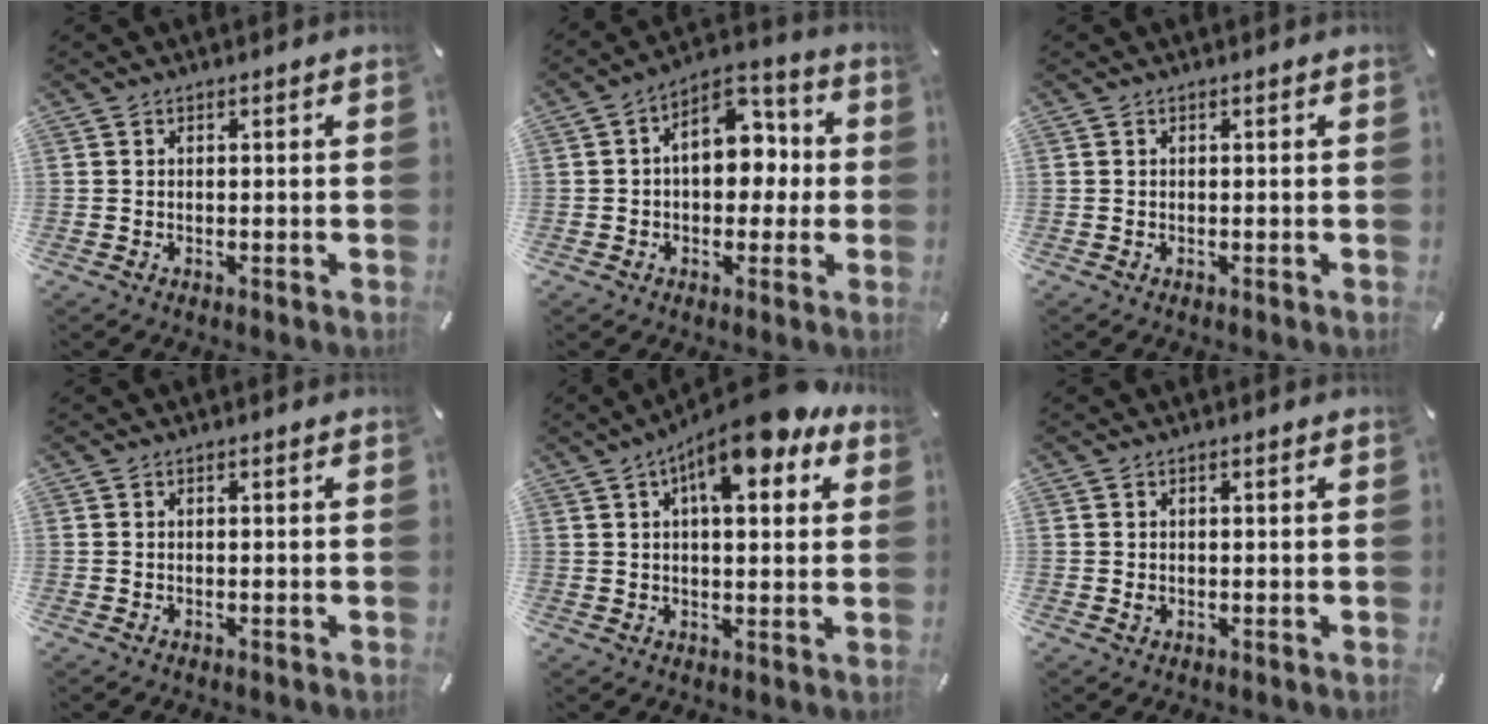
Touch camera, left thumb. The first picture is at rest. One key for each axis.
{"total": 12.0, "fx": 1.4, "fy": 8.3, "fz": 8.6, "tx": -0.107, "ty": -0.003, "tz": 0.025}
{"total": 0.0}
{"total": 0.0}
{"total": 12.8, "fx": 7.3, "fy": 4.3, "fz": 9.6, "tx": -0.149, "ty": -0.025, "tz": 0.123}
{"total": 0.7, "fx": 0.2, "fy": 0.6, "fz": 0.3, "tx": -0.008, "ty": 0.002, "tz": 0.003}